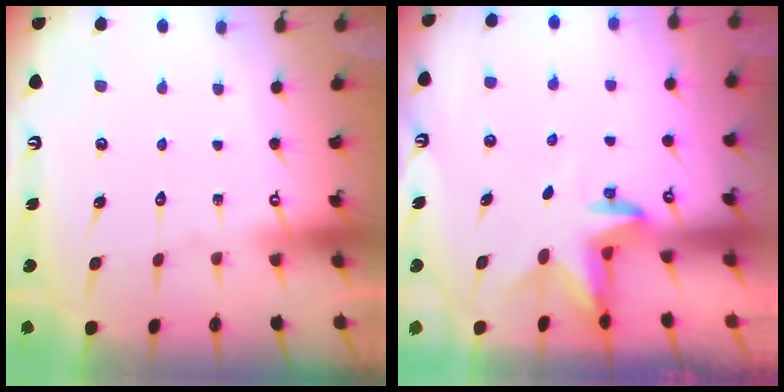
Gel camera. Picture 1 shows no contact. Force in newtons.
{"total": 3.3, "press": 3.3, "slide": 0.5}